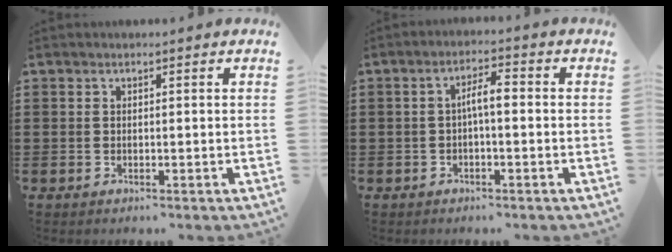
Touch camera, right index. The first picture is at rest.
{"total": 3.4, "force": [-0.3, 0.8, 3.3], "torque": [-0.062, 0.008, -0.009]}